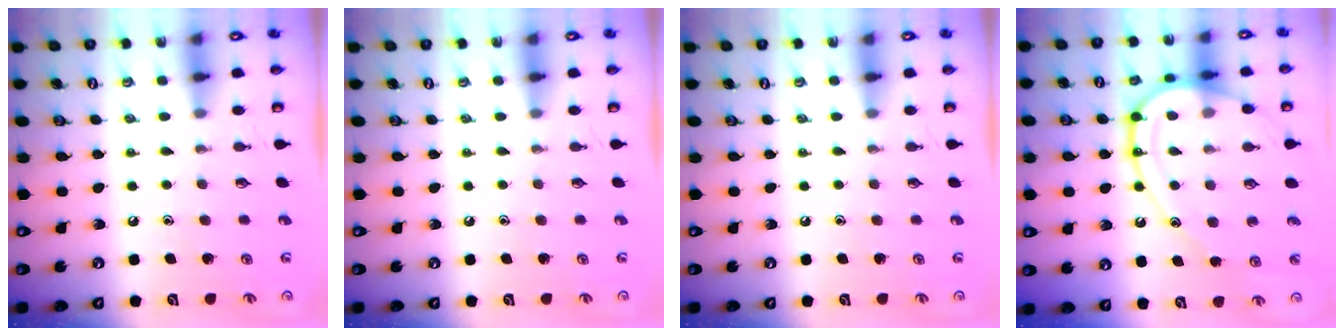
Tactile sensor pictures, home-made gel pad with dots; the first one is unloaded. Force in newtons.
{"total": 0.0}
{"total": 0.0}
{"total": 15.0, "press": 14.9, "slide": 1.7}